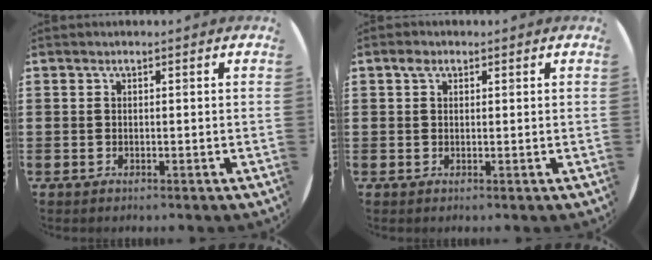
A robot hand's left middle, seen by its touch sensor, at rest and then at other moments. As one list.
[{"total": 1.3, "force": [0.7, 0.9, 0.7], "torque": [-0.006, 0.005, 0.011]}]